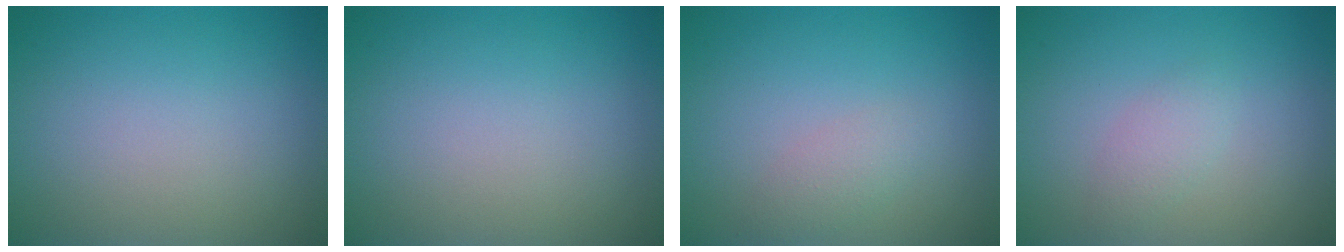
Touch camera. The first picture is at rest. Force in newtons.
{"total": 0.0}
{"total": 1.5, "press": 1.5, "slide": 0.1}
{"total": 1.5, "press": 1.5, "slide": 0.0}